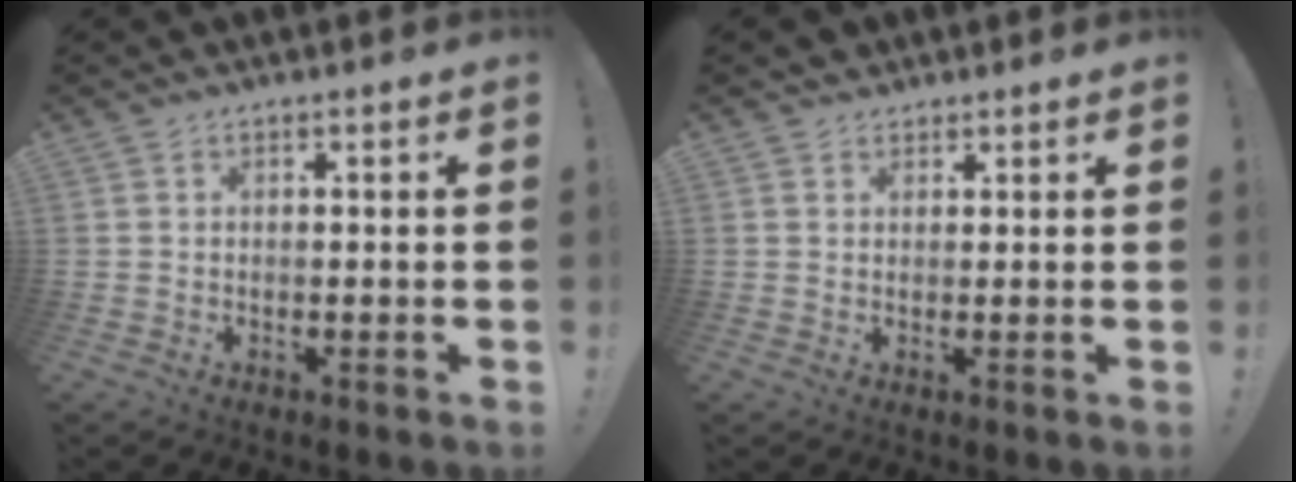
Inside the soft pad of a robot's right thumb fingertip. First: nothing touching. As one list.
[{"total": 2.7, "force": [1.8, 1.9, 0.2], "torque": [0.001, -0.009, 0.035]}]